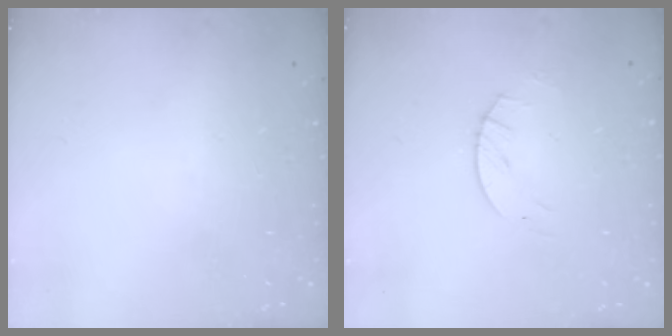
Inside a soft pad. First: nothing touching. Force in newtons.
{"total": 2.8, "press": 2.8, "slide": 0.4}